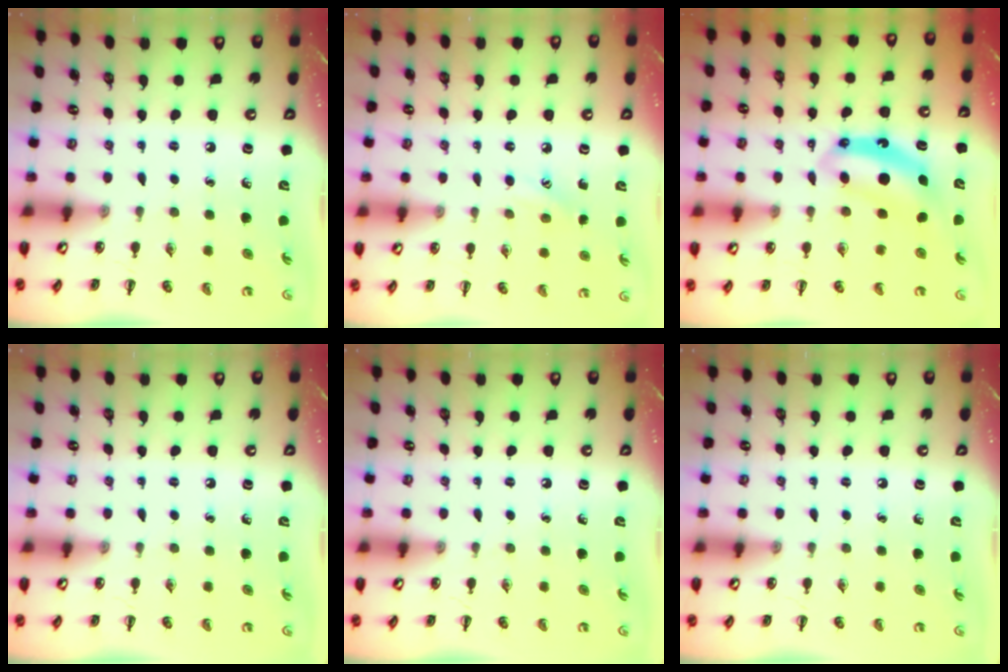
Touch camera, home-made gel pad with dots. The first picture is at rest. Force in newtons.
{"total": 7.3, "press": 7.1, "slide": 1.8}
{"total": 6.9, "press": 6.9, "slide": 0.7}
{"total": 0.0}
{"total": 0.0}
{"total": 0.0}